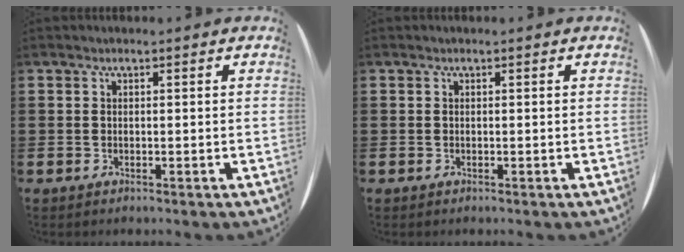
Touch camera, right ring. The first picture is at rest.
{"total": 0.0}